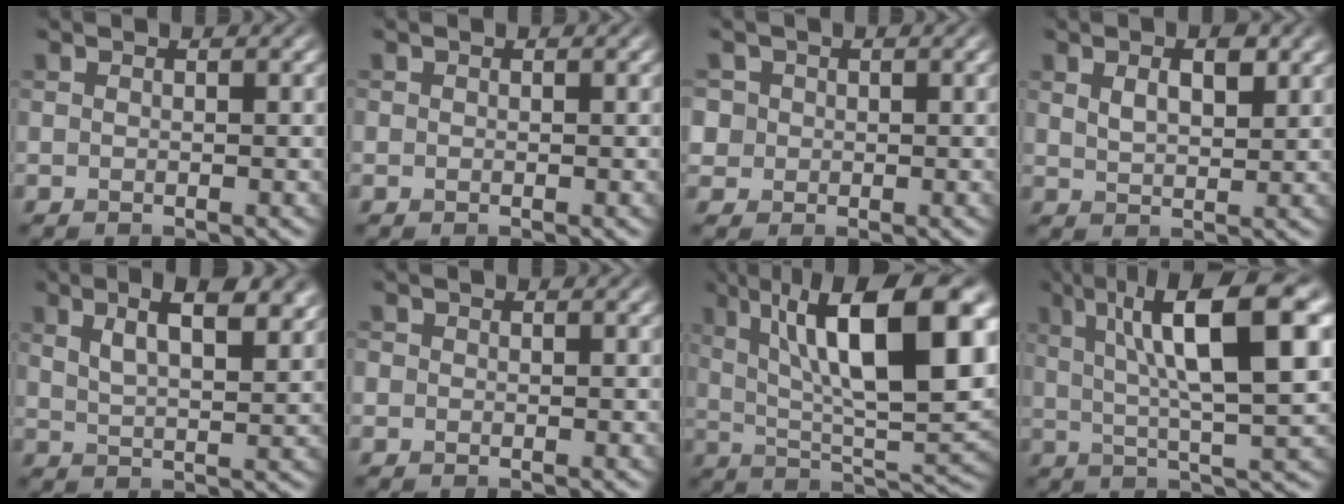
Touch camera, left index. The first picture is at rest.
{"total": 0.0}
{"total": 2.8, "force": [0.9, 2.5, 0.9], "torque": [-0.015, 0.013, 0.013]}
{"total": 3.0, "force": [1.4, 1.2, 2.4], "torque": [-0.047, 0.000, 0.029]}
{"total": 7.8, "force": [4.3, 3.0, 5.8], "torque": [-0.081, 0.017, 0.058]}
{"total": 0.0}
{"total": 14.6, "force": [5.0, 4.2, 13.0], "torque": [-0.197, 0.004, 0.078]}
{"total": 12.1, "force": [4.1, 2.4, 11.1], "torque": [-0.165, 0.017, 0.064]}